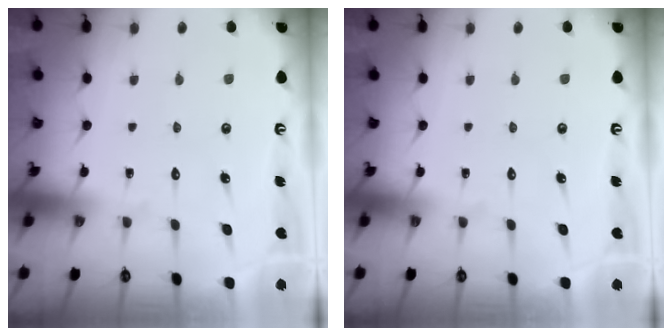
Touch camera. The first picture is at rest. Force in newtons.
{"total": 0.0}